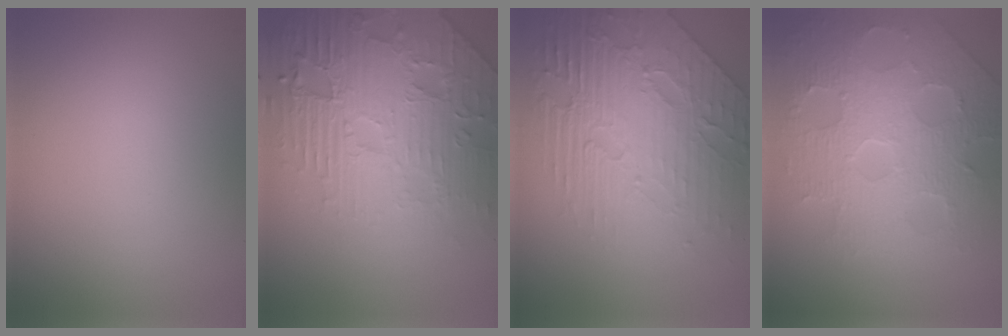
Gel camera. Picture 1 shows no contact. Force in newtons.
{"total": 7.1, "press": 5.8, "slide": 4.1}
{"total": 7.9, "press": 5.6, "slide": 5.7}
{"total": 8.5, "press": 5.8, "slide": 6.2}